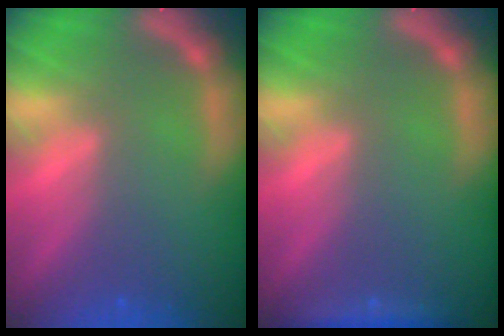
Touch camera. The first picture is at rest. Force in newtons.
{"total": 1.9}